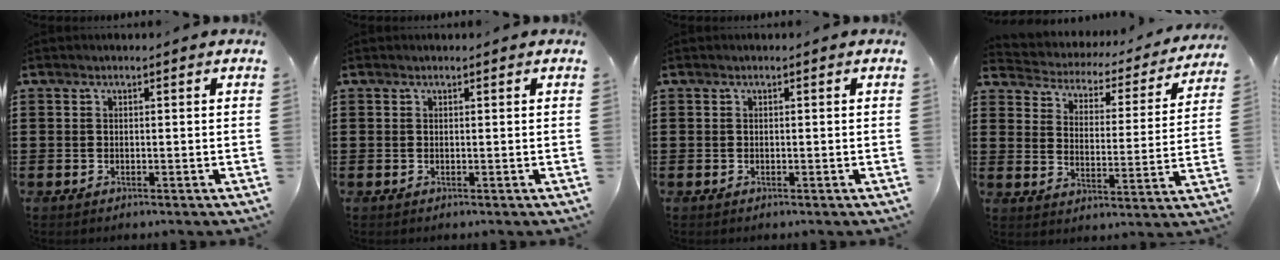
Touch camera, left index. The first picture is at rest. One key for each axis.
{"total": 0.0}
{"total": 0.0}
{"total": 2.4, "fx": 2.2, "fy": 0.8, "fz": 0.3, "tx": -0.026, "ty": -0.023, "tz": 0.026}